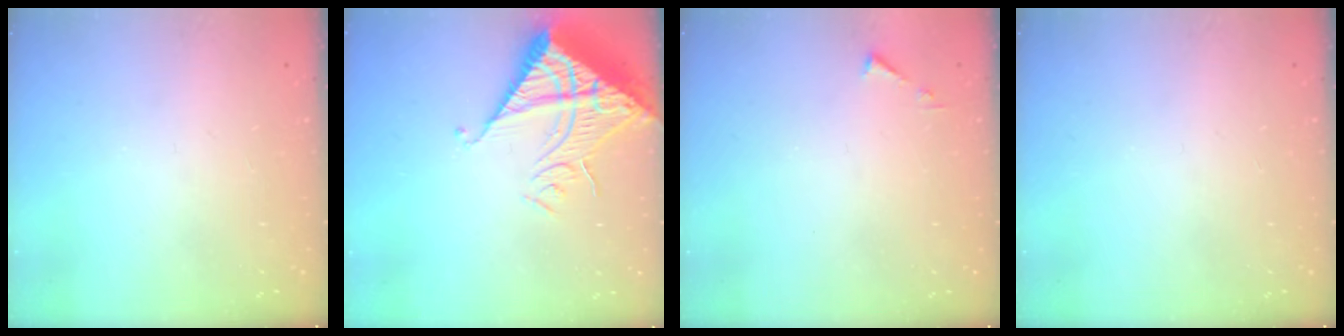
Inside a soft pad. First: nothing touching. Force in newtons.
{"total": 16.2, "press": 16.1, "slide": 2.1}
{"total": 3.2, "press": 3.2, "slide": 0.4}
{"total": 0.0}